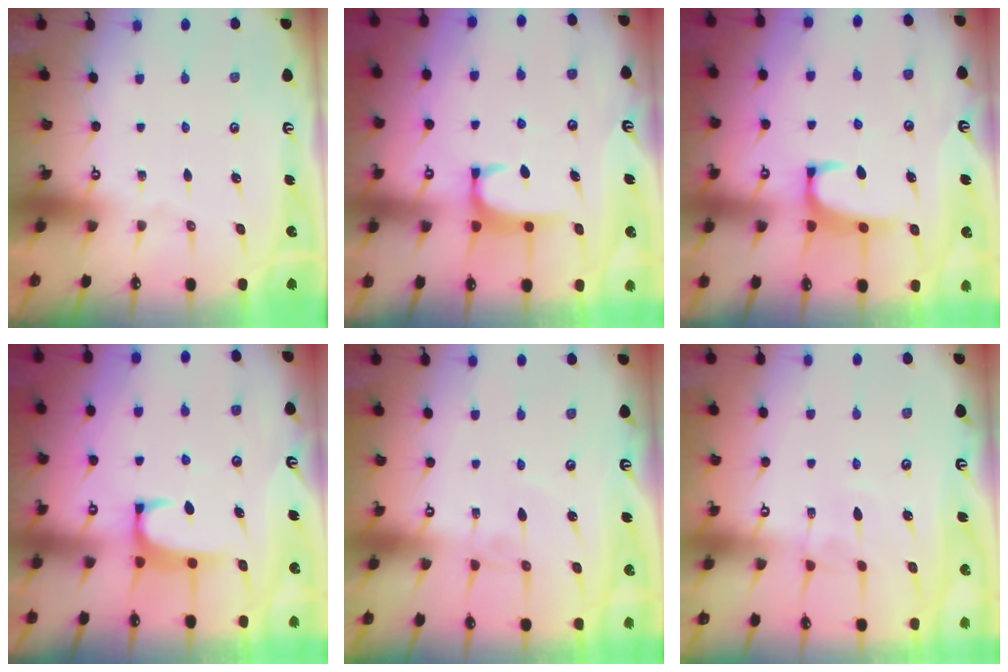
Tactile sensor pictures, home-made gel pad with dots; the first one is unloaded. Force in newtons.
{"total": 1.8, "press": 1.7, "slide": 0.6}
{"total": 2.5, "press": 2.4, "slide": 0.7}
{"total": 1.8, "press": 1.7, "slide": 0.4}
{"total": 1.6, "press": 1.6, "slide": 0.1}
{"total": 3.0, "press": 3.0, "slide": 0.3}